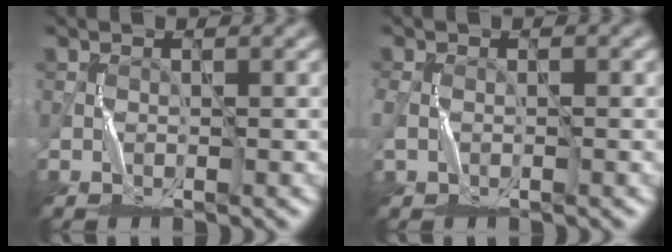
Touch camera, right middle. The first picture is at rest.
{"total": 2.2, "force": [-0.2, 1.6, 1.5], "torque": [-0.033, -0.005, -0.002]}